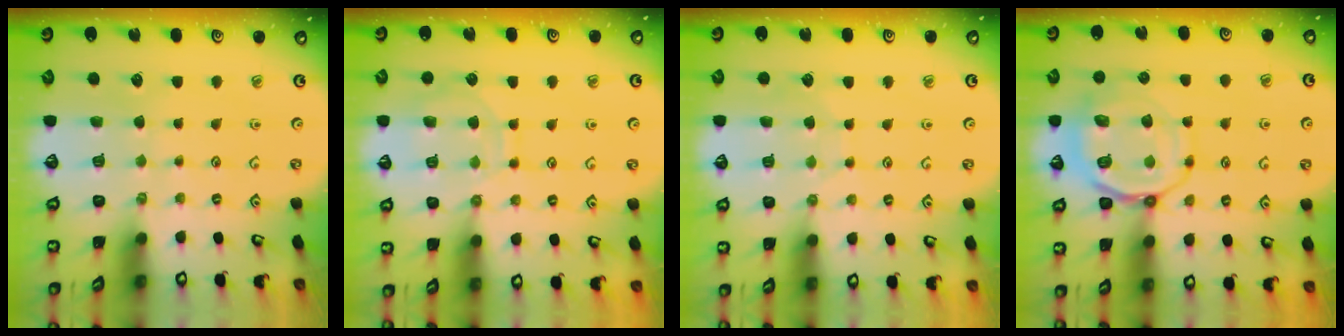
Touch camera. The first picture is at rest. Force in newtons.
{"total": 10.1, "press": 10.1, "slide": 1.0}
{"total": 5.1, "press": 5.1, "slide": 0.5}
{"total": 12.5, "press": 12.5, "slide": 1.2}